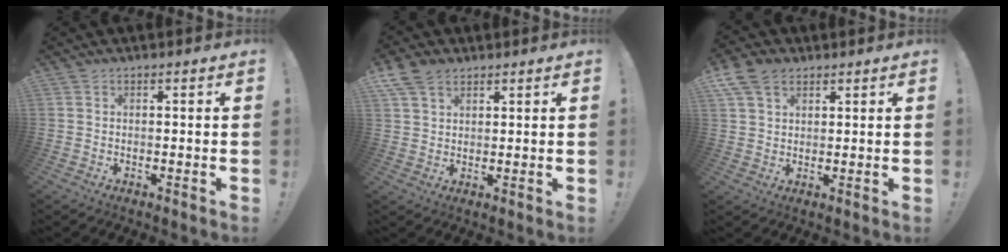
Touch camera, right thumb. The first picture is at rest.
{"total": 7.1, "force": [4.3, 4.5, 3.4], "torque": [-0.058, -0.010, 0.085]}
{"total": 8.0, "force": [4.4, 5.4, 4.1], "torque": [-0.071, -0.006, 0.089]}